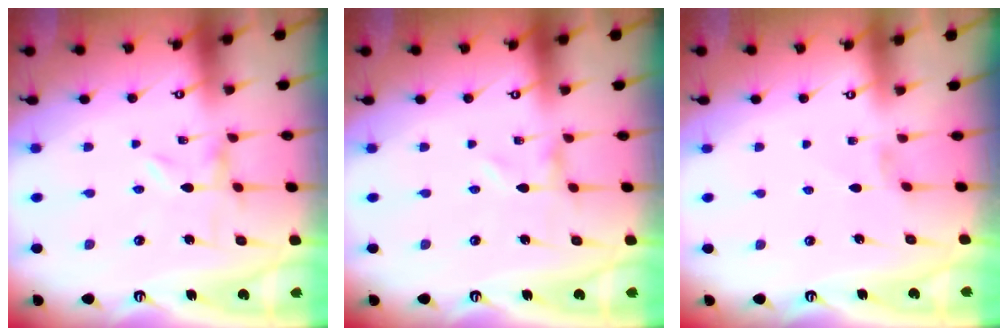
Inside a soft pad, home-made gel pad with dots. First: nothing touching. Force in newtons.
{"total": 0.0}
{"total": 0.7, "press": 0.6, "slide": 0.4}